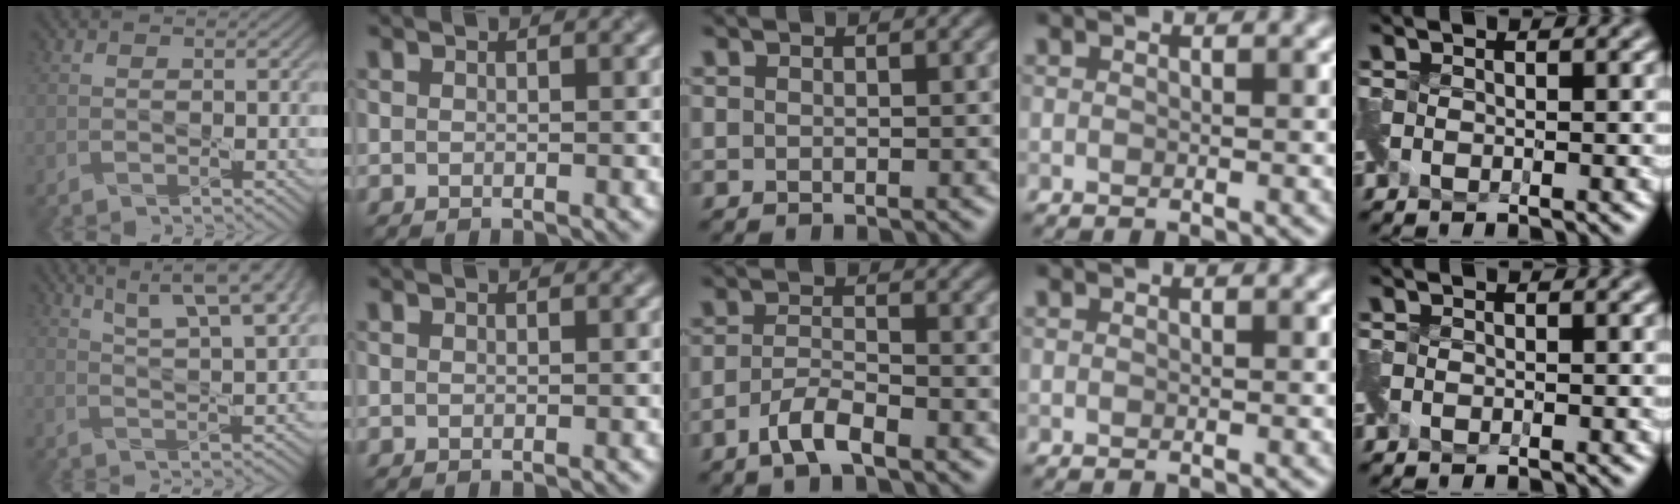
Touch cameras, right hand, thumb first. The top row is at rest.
{"thumb": {"total": 11.4, "force": [6.9, 3.3, 8.5], "torque": [-0.136, 0.019, 0.092]}, "middle": {"total": 3.1, "force": [-2.0, 0.8, 2.3], "torque": [-0.049, 0.002, -0.044]}}